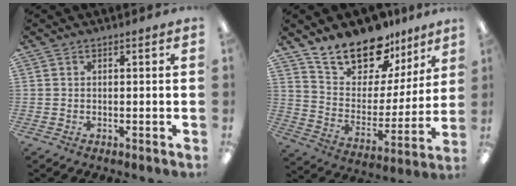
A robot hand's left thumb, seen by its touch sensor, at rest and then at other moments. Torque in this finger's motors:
{"motor_torque": [1.12, 1.09, 1.33, -1.44, 0.08]}